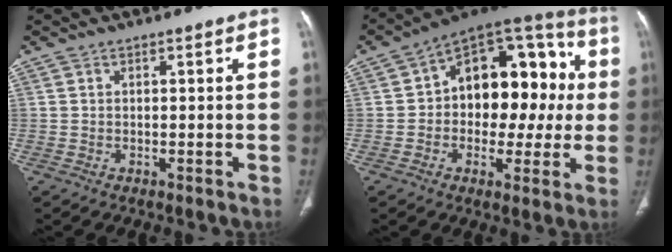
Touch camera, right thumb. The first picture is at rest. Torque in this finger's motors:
{"motor_torque": [-0.79, 1.58, 0.32, 0.09, 0.10]}